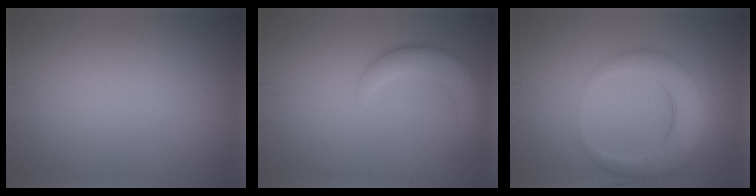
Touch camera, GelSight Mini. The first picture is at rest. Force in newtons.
{"total": 4.0, "press": 3.9, "slide": 0.3}
{"total": 5.1, "press": 5.1, "slide": 0.1}